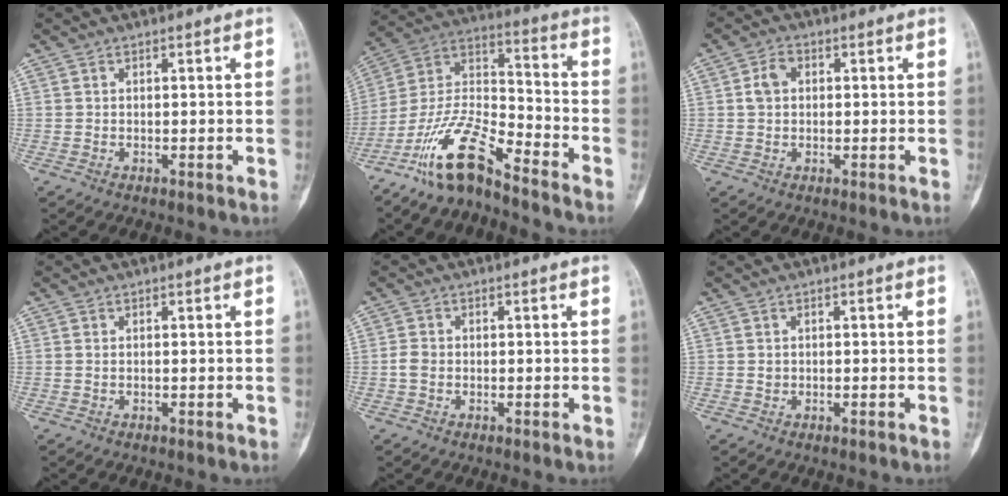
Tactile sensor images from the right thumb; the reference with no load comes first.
{"total": 14.2, "force": [-10.6, 3.6, 8.6], "torque": [-0.170, 0.082, -0.206]}
{"total": 3.7, "force": [0.6, 2.8, 2.3], "torque": [-0.041, 0.013, 0.007]}
{"total": 0.5, "force": [0.1, 0.3, 0.4], "torque": [-0.011, 0.002, 0.003]}
{"total": 2.1, "force": [-0.4, 1.6, 1.2], "torque": [-0.023, 0.006, -0.010]}
{"total": 0.8, "force": [-0.1, 0.7, 0.5], "torque": [-0.008, 0.001, 0.000]}